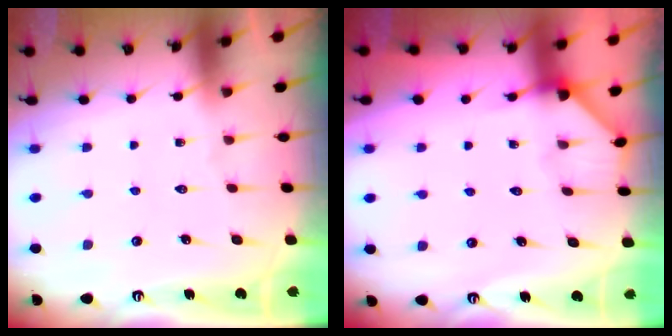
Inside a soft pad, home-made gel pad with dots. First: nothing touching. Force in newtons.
{"total": 2.5, "press": 2.5, "slide": 0.2}